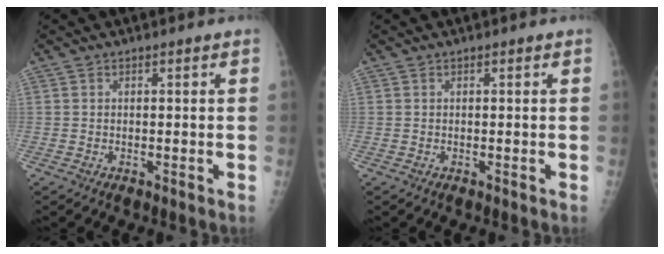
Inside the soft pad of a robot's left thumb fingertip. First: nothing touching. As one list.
[{"total": 0.0}]